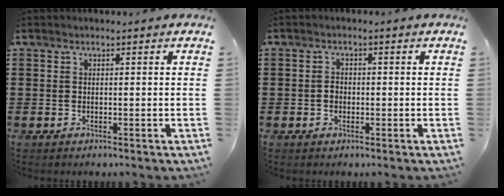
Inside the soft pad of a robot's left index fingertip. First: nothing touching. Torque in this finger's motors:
{"motor_torque": [0.36, 0.34, 0.18, 0.01]}